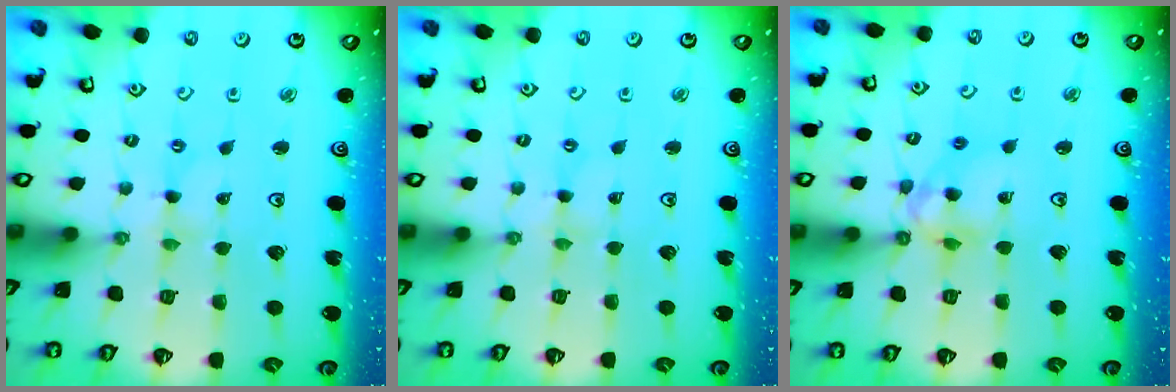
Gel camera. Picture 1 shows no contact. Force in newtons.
{"total": 0.5, "press": 0.5, "slide": 0.1}
{"total": 10.8, "press": 10.7, "slide": 1.3}